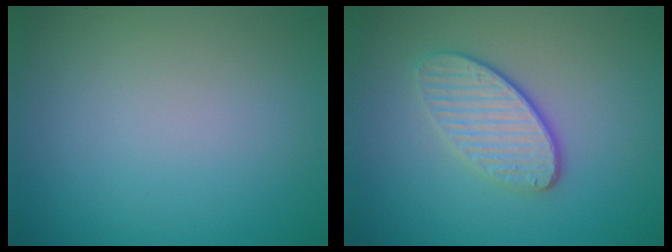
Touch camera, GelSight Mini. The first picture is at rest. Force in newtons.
{"total": 3.6, "press": 3.0, "slide": 2.0}